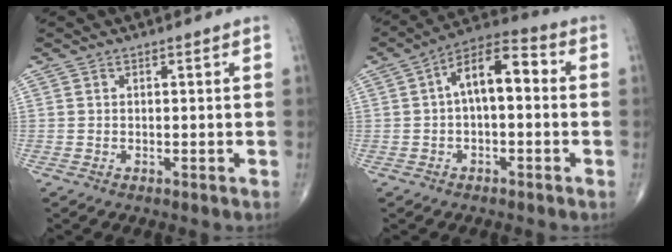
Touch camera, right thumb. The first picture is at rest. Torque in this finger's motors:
{"motor_torque": [2.05, 2.72, 1.19, -0.09, 0.09]}